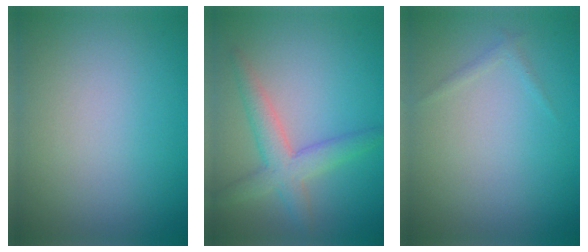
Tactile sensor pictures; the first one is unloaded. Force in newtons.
{"total": 3.9, "press": 3.9, "slide": 0.1}
{"total": 0.6, "press": 0.6, "slide": 0.0}